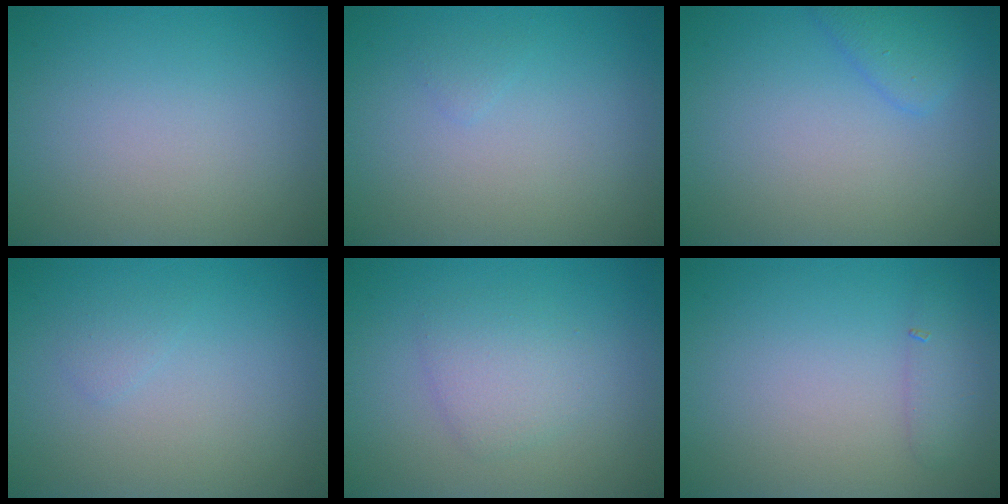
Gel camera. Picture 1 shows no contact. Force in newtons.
{"total": 0.5, "press": 0.5, "slide": 0.1}
{"total": 1.9, "press": 1.9, "slide": 0.1}
{"total": 0.7, "press": 0.7, "slide": 0.1}
{"total": 2.4, "press": 2.4, "slide": 0.3}
{"total": 1.4, "press": 1.4, "slide": 0.1}